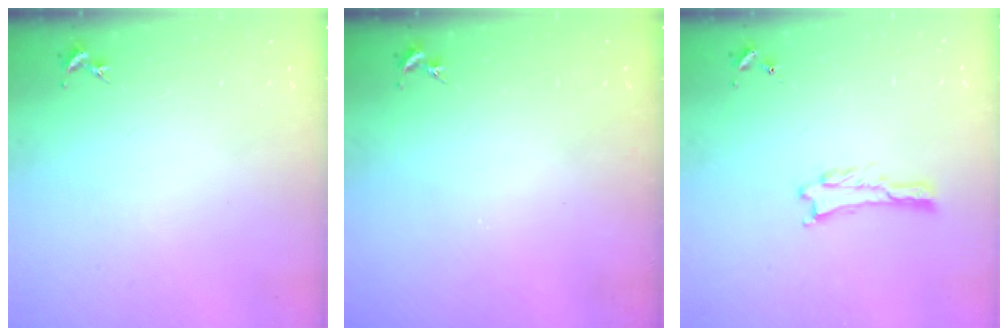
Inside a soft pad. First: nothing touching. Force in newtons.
{"total": 0.0}
{"total": 1.0, "press": 1.0, "slide": 0.1}